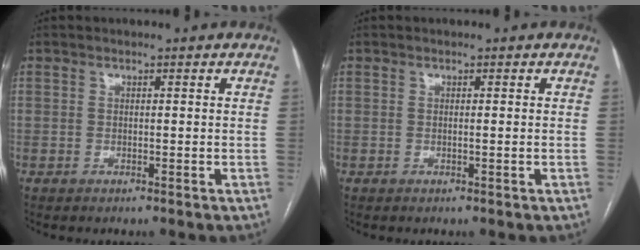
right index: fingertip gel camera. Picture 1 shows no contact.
{"total": 0.0}